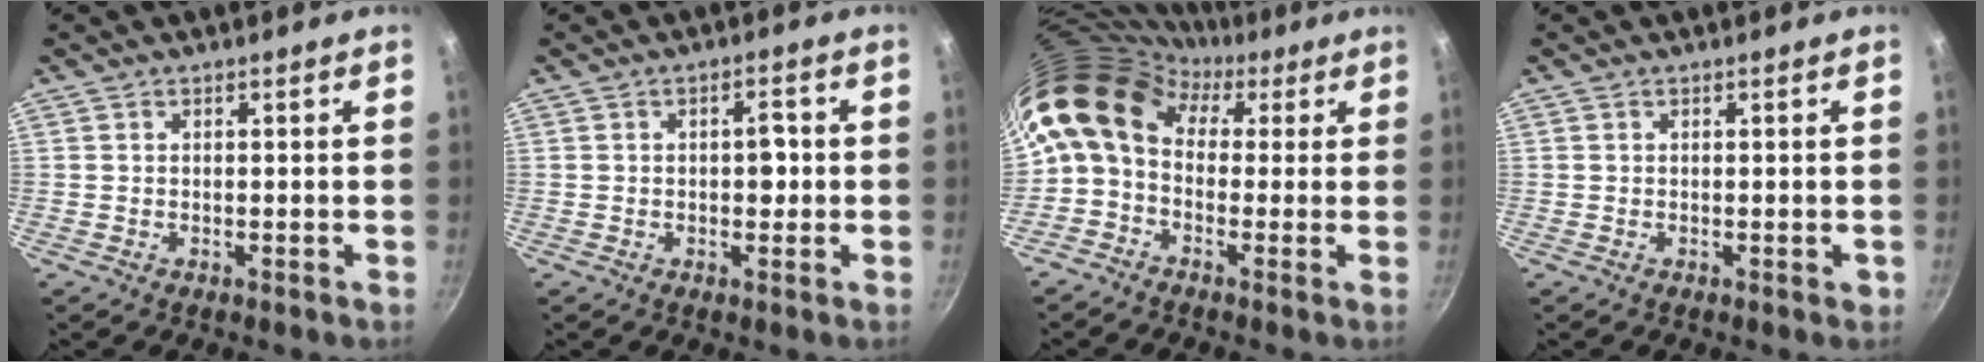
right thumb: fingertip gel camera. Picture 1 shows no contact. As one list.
[{"total": 3.3, "force": [-0.1, 1.9, 2.7], "torque": [-0.021, 0.010, -0.001]}, {"total": 14.4, "force": [3.1, 10.6, 9.2], "torque": [-0.172, 0.030, 0.027]}, {"total": 0.8, "force": [-0.2, 0.4, 0.6], "torque": [-0.005, 0.001, -0.002]}]